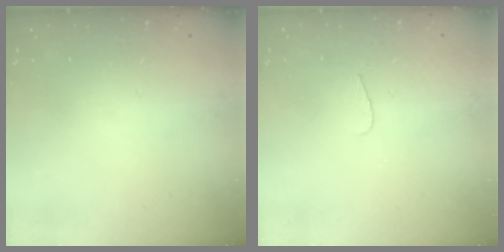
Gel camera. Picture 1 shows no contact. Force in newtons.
{"total": 3.6, "press": 3.6, "slide": 0.4}